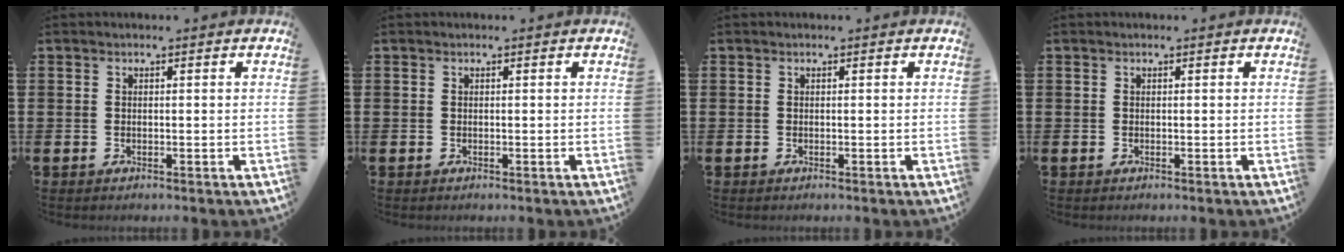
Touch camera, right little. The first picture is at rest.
{"total": 0.0}
{"total": 0.0}
{"total": 0.0}